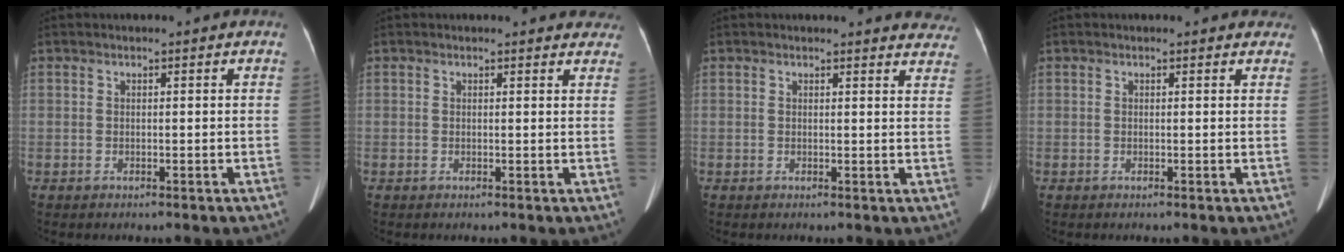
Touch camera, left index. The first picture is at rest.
{"total": 6.2, "force": [5.8, 1.8, 1.1], "torque": [0.011, -0.005, 0.037]}
{"total": 8.9, "force": [8.7, 1.6, 1.0], "torque": [0.023, -0.038, 0.057]}
{"total": 3.0, "force": [2.7, 1.2, 0.6], "torque": [0.000, 0.002, 0.012]}